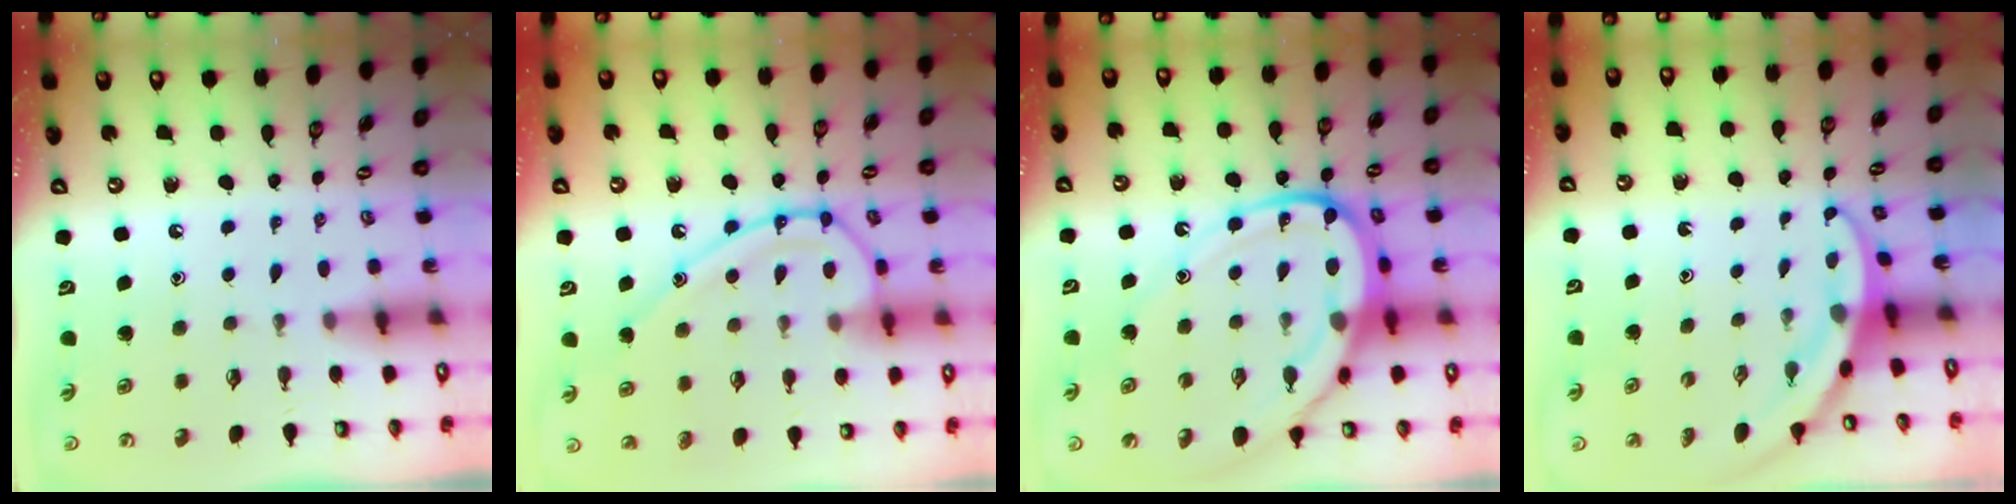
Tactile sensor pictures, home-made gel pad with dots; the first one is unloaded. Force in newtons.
{"total": 15.0, "press": 14.9, "slide": 1.4}
{"total": 19.8, "press": 19.7, "slide": 2.1}
{"total": 3.4, "press": 3.4, "slide": 0.1}